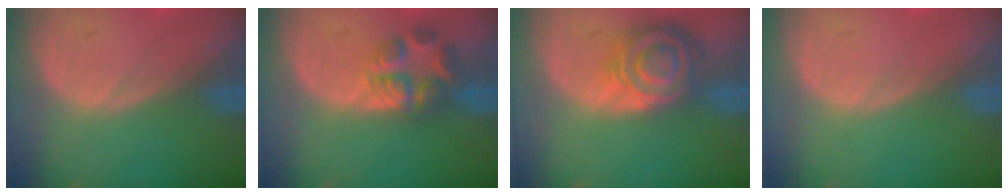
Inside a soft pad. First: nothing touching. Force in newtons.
{"total": 5.6, "press": 5.5, "slide": 1.1}
{"total": 8.6, "press": 7.5, "slide": 4.2}
{"total": 0.0}